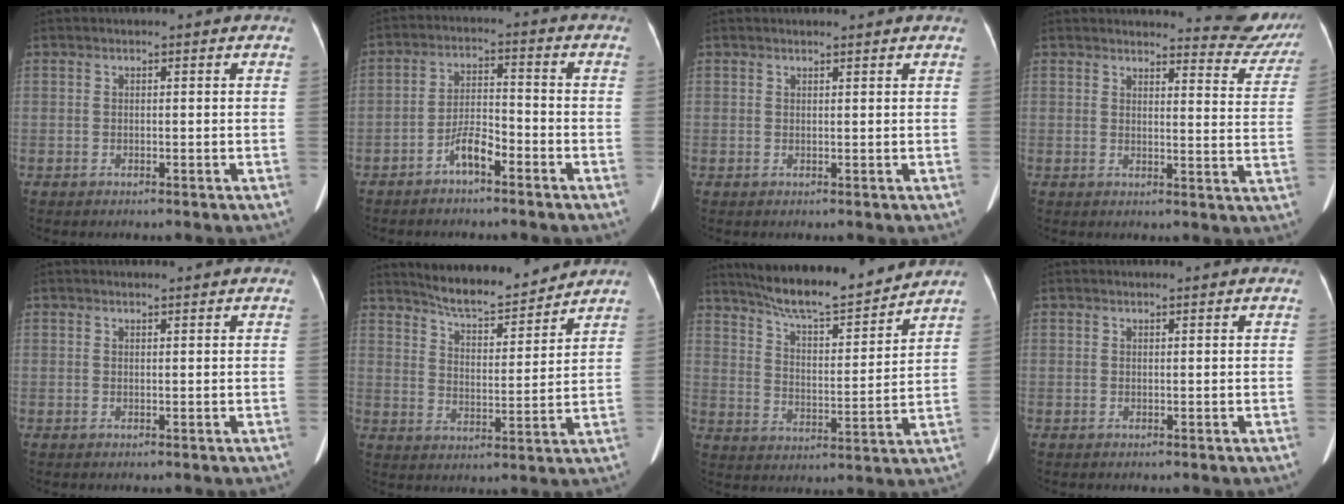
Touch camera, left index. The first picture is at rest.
{"total": 4.9, "force": [-3.2, 1.3, 3.4], "torque": [-0.072, 0.012, -0.059]}
{"total": 1.6, "force": [1.5, 0.1, 0.3], "torque": [-0.013, 0.009, 0.018]}
{"total": 10.0, "force": [9.9, 1.2, 0.7], "torque": [0.014, -0.063, 0.090]}
{"total": 1.9, "force": [1.9, 0.2, 0.4], "torque": [-0.013, 0.009, 0.021]}
{"total": 10.7, "force": [10.3, 1.1, 2.7], "torque": [-0.049, 0.000, 0.164]}
{"total": 15.4, "force": [14.1, 1.1, 6.1], "torque": [-0.105, -0.001, 0.224]}
{"total": 1.3, "force": [1.3, 0.1, 0.3], "torque": [-0.013, 0.009, 0.016]}